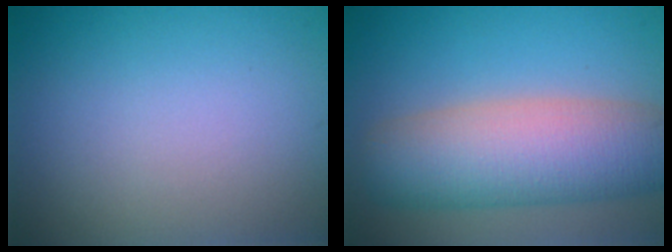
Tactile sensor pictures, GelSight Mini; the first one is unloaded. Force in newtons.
{"total": 9.0, "press": 9.0, "slide": 0.7}